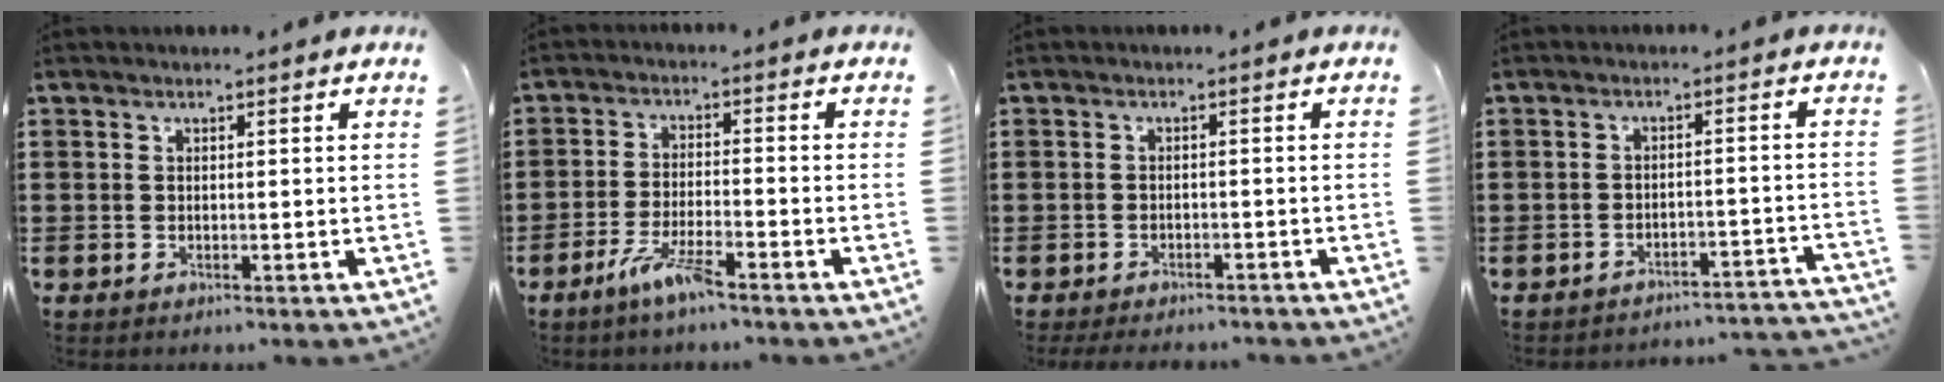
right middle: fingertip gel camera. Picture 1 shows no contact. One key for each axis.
{"total": 5.5, "fx": -3.8, "fy": 0.6, "fz": 4.0, "tx": -0.083, "ty": -0.008, "tz": -0.068}
{"total": 1.6, "fx": -1.6, "fy": 0.1, "fz": 0.1, "tx": -0.006, "ty": 0.000, "tz": -0.033}
{"total": 2.9, "fx": -2.9, "fy": 0.0, "fz": 0.5, "tx": -0.013, "ty": 0.003, "tz": -0.061}